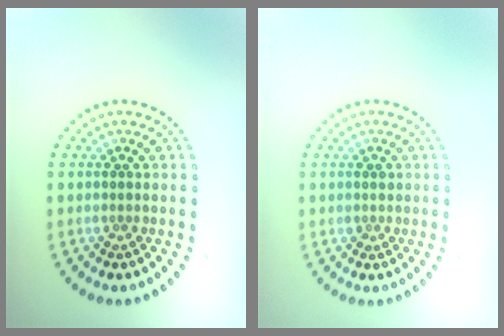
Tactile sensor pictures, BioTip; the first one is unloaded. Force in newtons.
{"total": 0.8, "press": 0.8, "slide": 0.2}